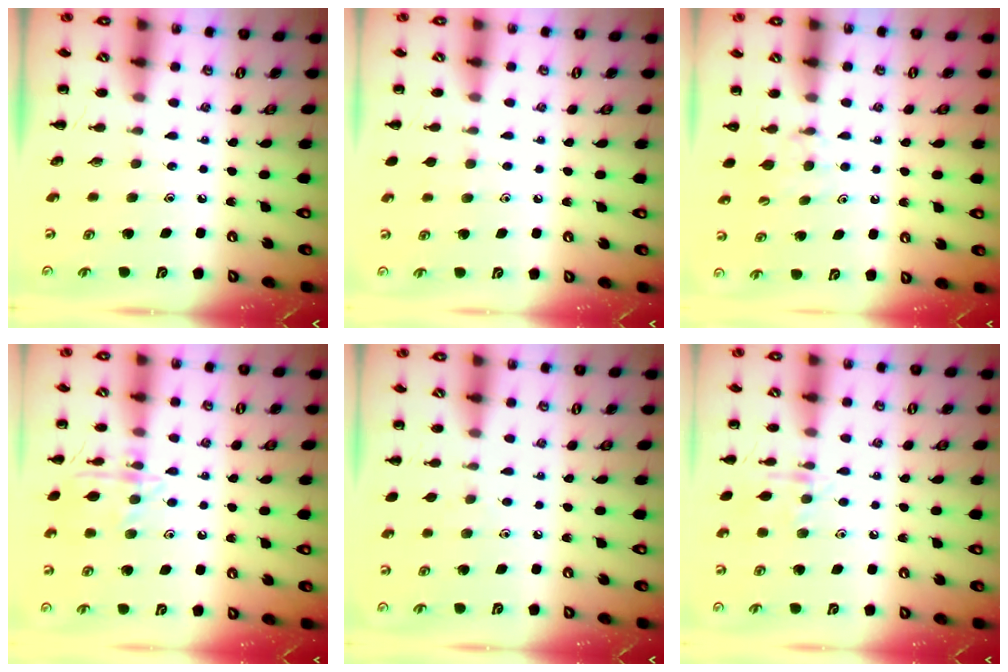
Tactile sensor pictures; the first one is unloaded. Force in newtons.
{"total": 4.9, "press": 4.5, "slide": 1.9}
{"total": 5.8, "press": 5.5, "slide": 1.8}
{"total": 11.3, "press": 11.3, "slide": 0.9}
{"total": 2.9, "press": 2.7, "slide": 1.2}
{"total": 7.4, "press": 7.4, "slide": 1.1}